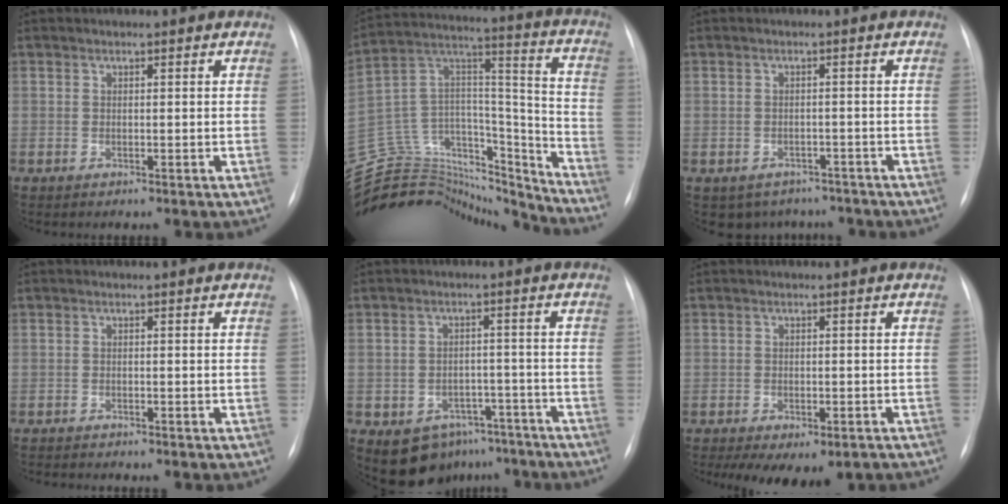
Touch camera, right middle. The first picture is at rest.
{"total": 30.1, "force": [-27.4, 9.5, 8.2], "torque": [-0.185, 0.037, -0.422]}
{"total": 5.6, "force": [-4.5, 3.4, 0.5], "torque": [0.005, 0.012, -0.053]}
{"total": 1.4, "force": [-1.4, 0.1, 0.2], "torque": [-0.003, -0.004, -0.020]}
{"total": 8.4, "force": [-5.7, 5.8, 2.4], "torque": [-0.022, 0.024, -0.072]}
{"total": 8.3, "force": [-5.5, 4.0, 4.8], "torque": [-0.062, 0.002, -0.074]}